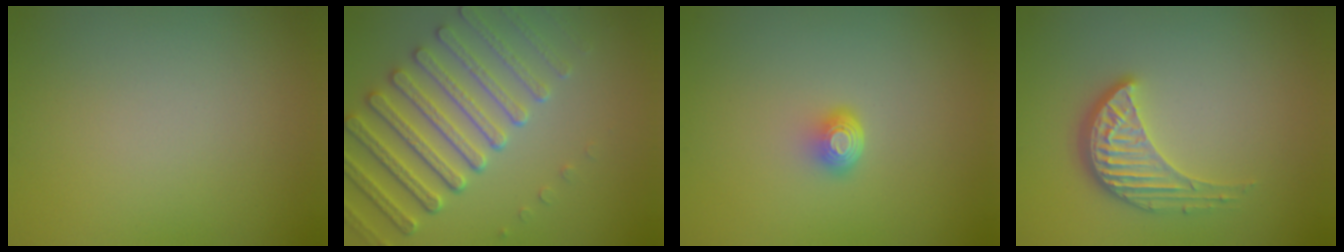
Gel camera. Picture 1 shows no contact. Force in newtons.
{"total": 6.8, "press": 5.4, "slide": 4.0}
{"total": 2.0, "press": 1.3, "slide": 1.6}
{"total": 3.8, "press": 3.1, "slide": 2.2}